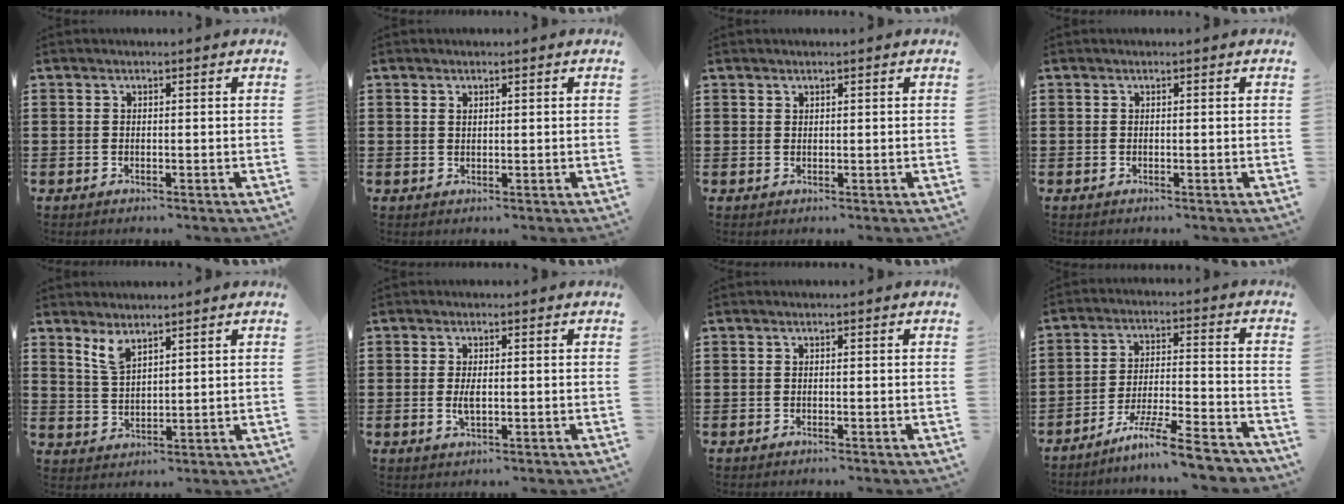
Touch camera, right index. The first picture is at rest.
{"total": 0.8, "force": [0.5, 0.5, 0.4], "torque": [-0.010, 0.002, 0.010]}
{"total": 0.7, "force": [0.6, 0.4, 0.1], "torque": [-0.003, 0.001, 0.013]}
{"total": 0.0}
{"total": 4.0, "force": [3.0, 1.4, 2.3], "torque": [-0.053, 0.002, 0.055]}
{"total": 2.4, "force": [0.0, 0.9, 2.3], "torque": [-0.053, -0.006, -0.001]}
{"total": 0.0}
{"total": 9.2, "force": [-7.6, 0.4, 5.3], "torque": [-0.100, 0.004, -0.146]}